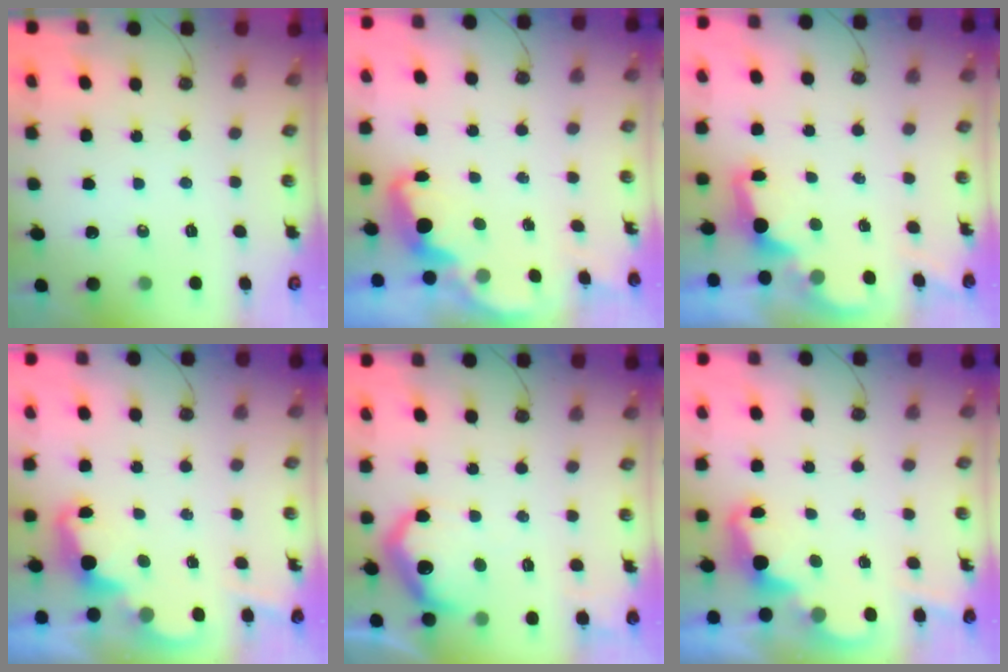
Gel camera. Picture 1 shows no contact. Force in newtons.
{"total": 2.5, "press": 2.4, "slide": 0.7}
{"total": 1.9, "press": 1.7, "slide": 0.8}
{"total": 2.3, "press": 2.3, "slide": 0.5}
{"total": 11.4, "press": 11.4, "slide": 0.7}
{"total": 2.3, "press": 2.3, "slide": 0.5}